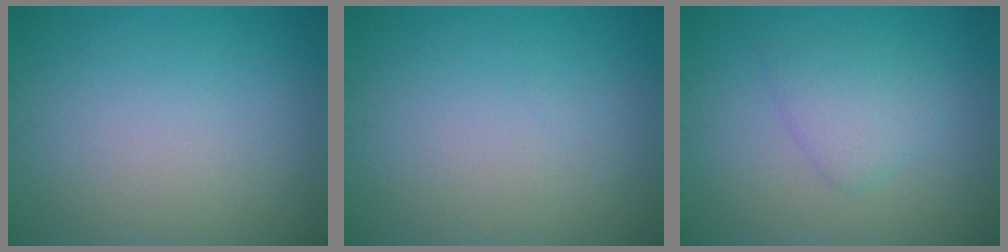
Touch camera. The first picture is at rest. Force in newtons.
{"total": 0.0}
{"total": 2.6, "press": 2.6, "slide": 0.2}